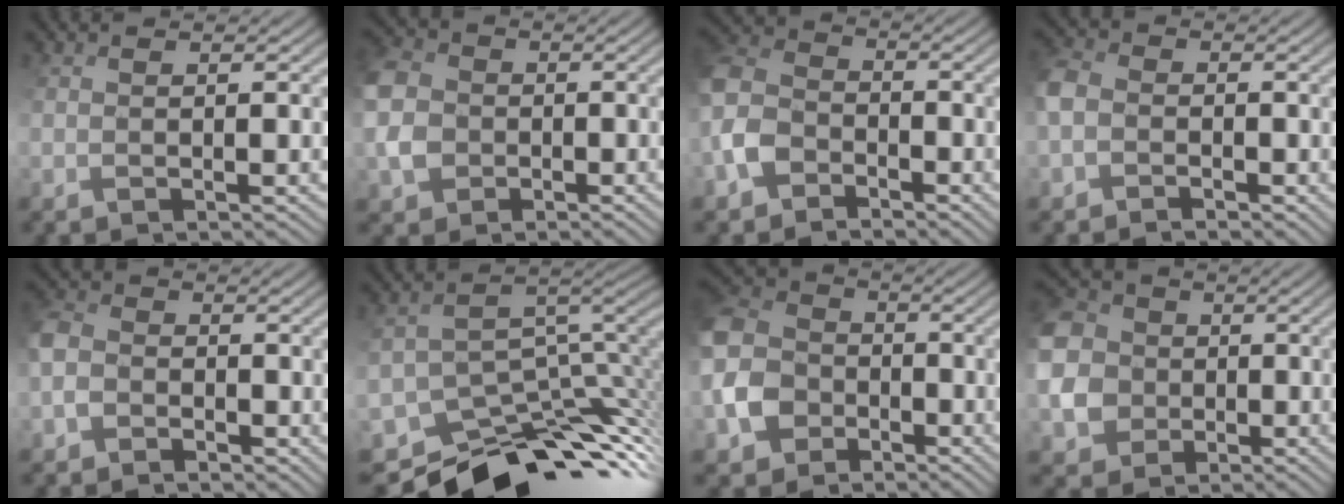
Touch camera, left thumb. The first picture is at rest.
{"total": 5.1, "force": [-0.7, 4.6, 2.1], "torque": [-0.070, 0.004, -0.028]}
{"total": 5.5, "force": [-2.9, 3.9, 2.6], "torque": [-0.079, 0.006, -0.077]}
{"total": 2.8, "force": [-1.0, 2.3, 1.3], "torque": [-0.042, 0.008, -0.030]}
{"total": 3.0, "force": [-1.4, 2.4, 1.1], "torque": [-0.038, 0.009, -0.038]}
{"total": 9.6, "force": [-6.4, 5.1, 5.0], "torque": [-0.091, -0.018, -0.076]}
{"total": 8.5, "force": [-3.0, 7.0, 3.8], "torque": [-0.133, -0.010, -0.068]}
{"total": 10.0, "force": [-0.7, 9.3, 3.8], "torque": [-0.146, -0.016, -0.024]}